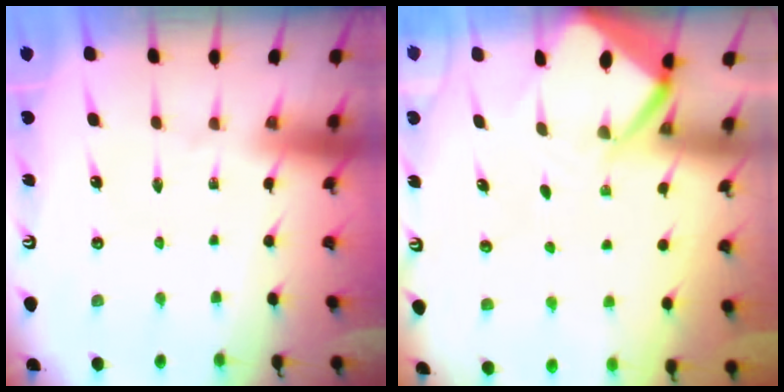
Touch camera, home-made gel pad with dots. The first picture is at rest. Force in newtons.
{"total": 5.5, "press": 5.4, "slide": 0.6}